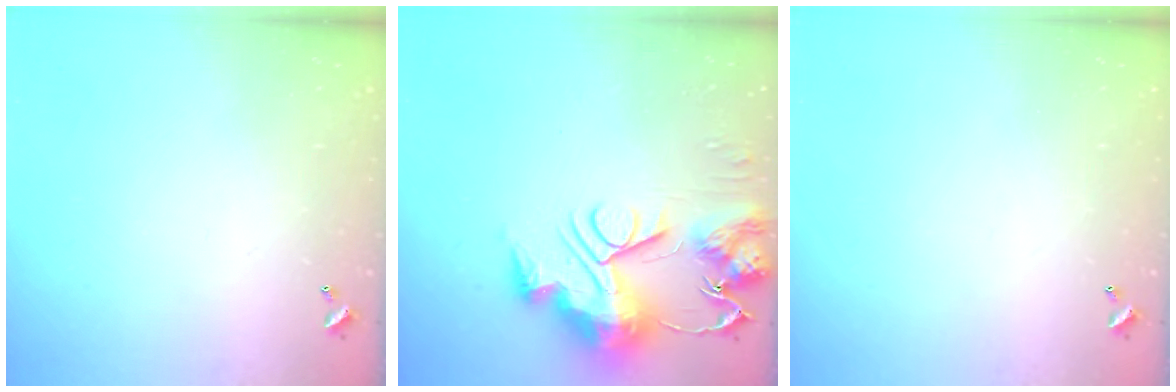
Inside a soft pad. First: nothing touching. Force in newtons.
{"total": 14.3, "press": 14.2, "slide": 1.6}
{"total": 0.0}